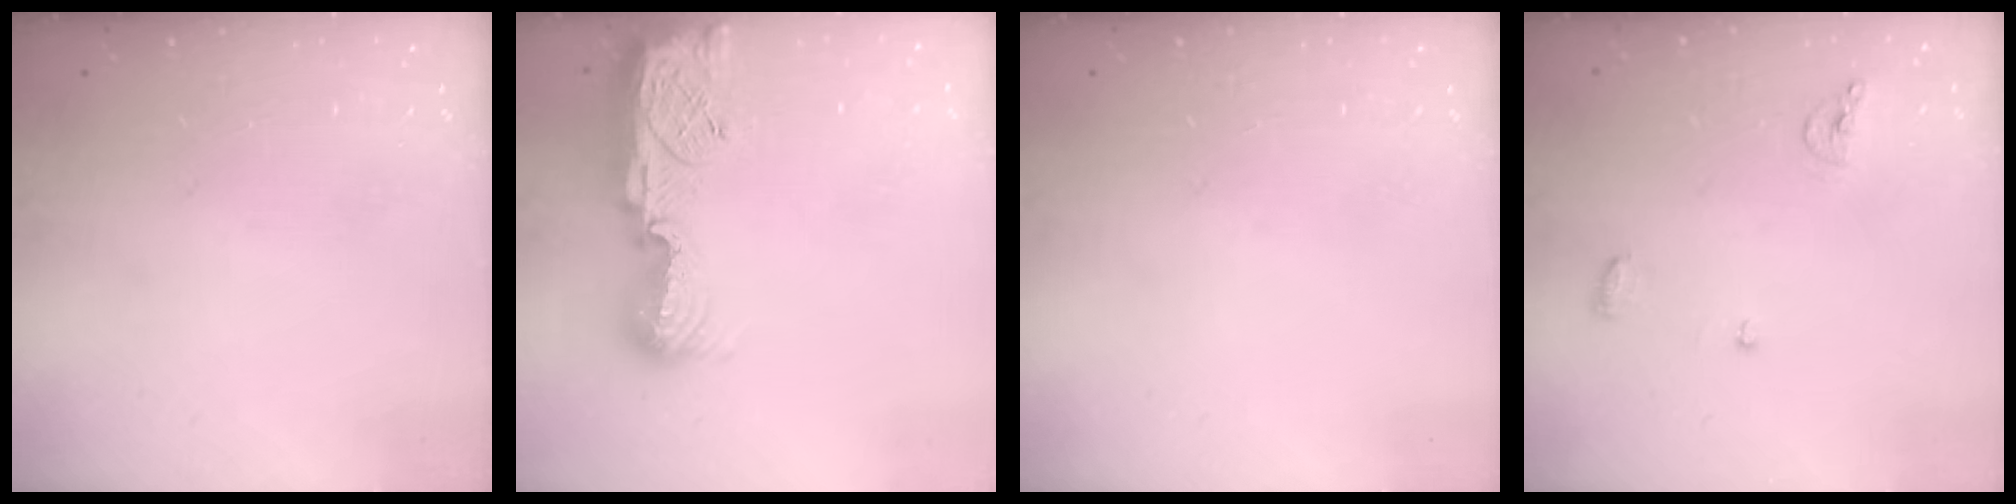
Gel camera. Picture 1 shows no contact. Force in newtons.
{"total": 13.6, "press": 13.4, "slide": 2.3}
{"total": 0.0}
{"total": 6.0, "press": 6.0, "slide": 0.2}